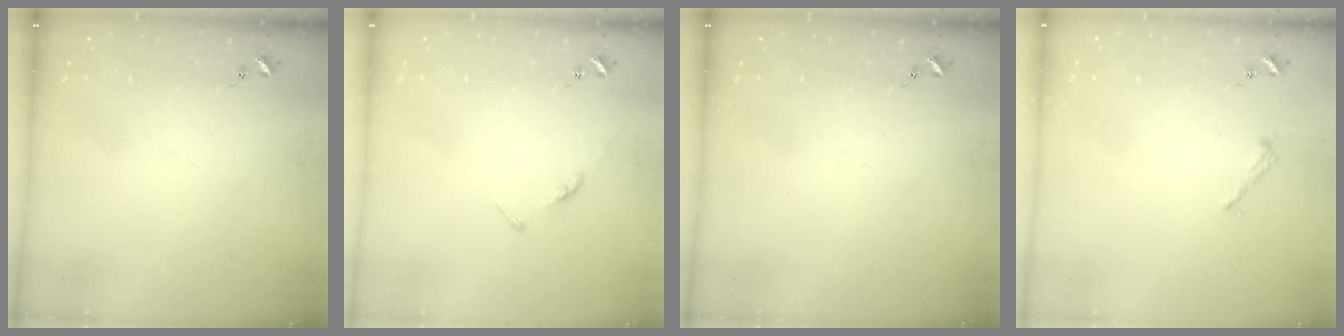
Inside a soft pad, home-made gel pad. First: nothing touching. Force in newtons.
{"total": 3.4, "press": 3.4, "slide": 0.3}
{"total": 0.0}
{"total": 2.2, "press": 2.2, "slide": 0.3}